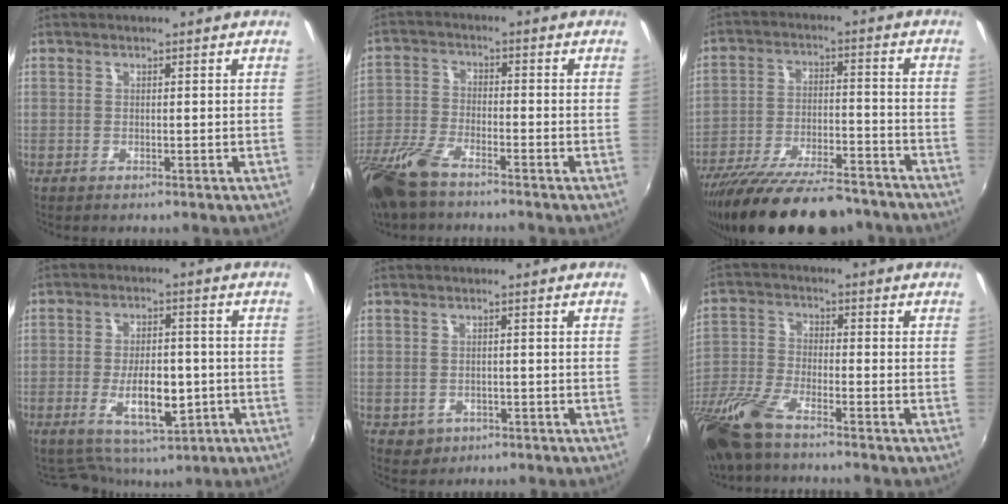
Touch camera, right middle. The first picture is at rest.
{"total": 11.6, "force": [-8.7, 3.6, 6.8], "torque": [-0.163, -0.024, -0.179]}
{"total": 22.3, "force": [-18.8, 5.7, 10.7], "torque": [-0.199, -0.038, -0.280]}
{"total": 9.4, "force": [-3.0, 5.1, 7.3], "torque": [-0.133, -0.003, -0.035]}
{"total": 3.3, "force": [-0.9, 2.9, 1.1], "torque": [-0.031, -0.003, -0.005]}
{"total": 12.9, "force": [-9.6, 3.3, 7.9], "torque": [-0.185, -0.028, -0.197]}